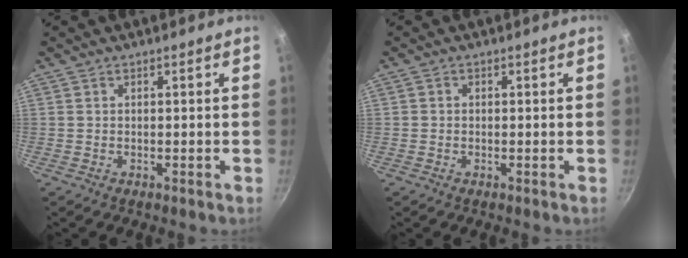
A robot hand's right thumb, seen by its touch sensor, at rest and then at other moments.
{"total": 0.6, "force": [-0.2, 0.5, 0.2], "torque": [-0.002, 0.002, -0.003]}